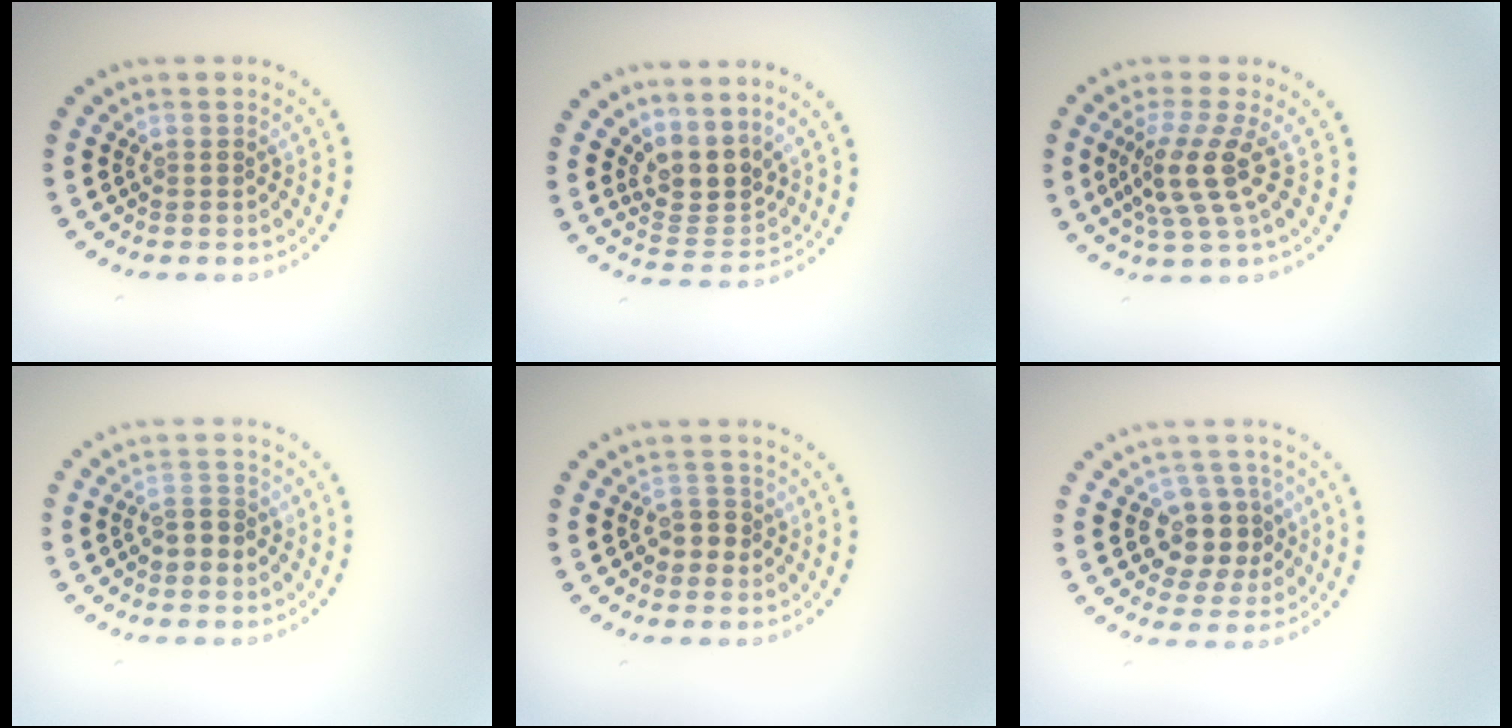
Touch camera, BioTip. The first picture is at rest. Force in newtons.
{"total": 3.3, "press": 2.4, "slide": 2.2}
{"total": 4.0, "press": 3.0, "slide": 2.6}
{"total": 1.9, "press": 1.8, "slide": 0.7}
{"total": 1.8, "press": 1.7, "slide": 0.8}
{"total": 4.4, "press": 4.0, "slide": 1.8}